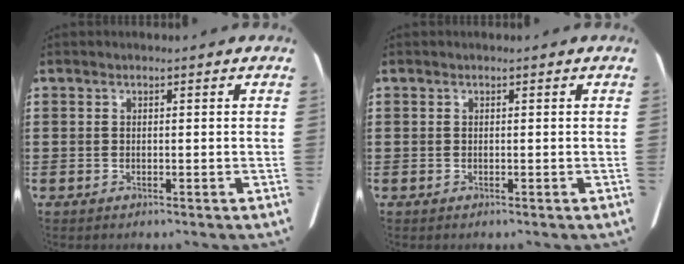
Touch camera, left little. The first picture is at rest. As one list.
[{"total": 0.0}]